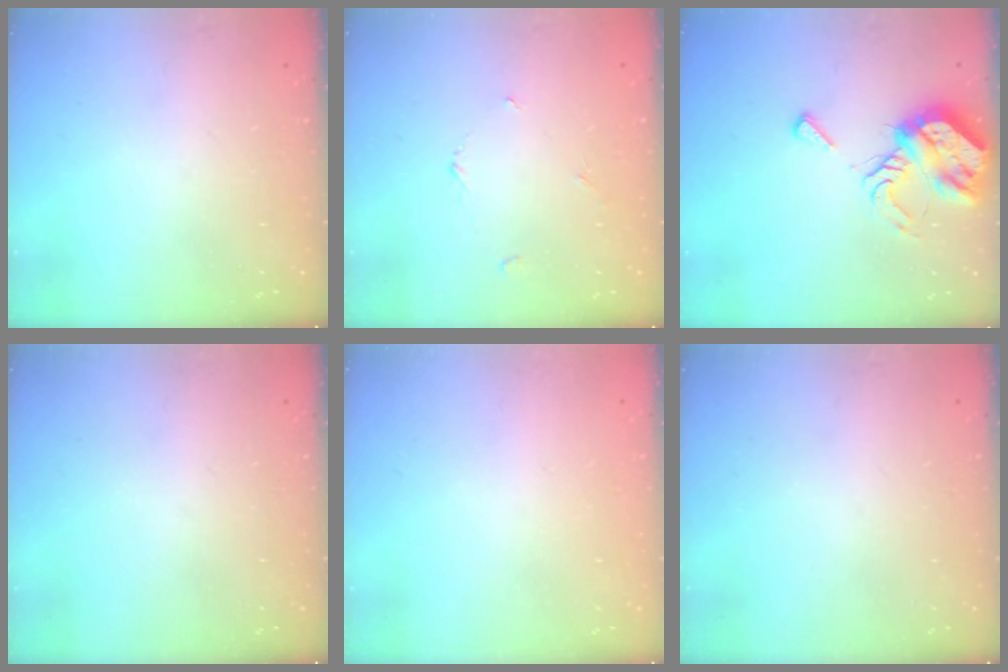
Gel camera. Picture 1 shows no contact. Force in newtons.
{"total": 3.0, "press": 2.9, "slide": 0.4}
{"total": 9.4, "press": 9.4, "slide": 1.1}
{"total": 0.0}
{"total": 1.8, "press": 1.8, "slide": 0.1}
{"total": 0.0}